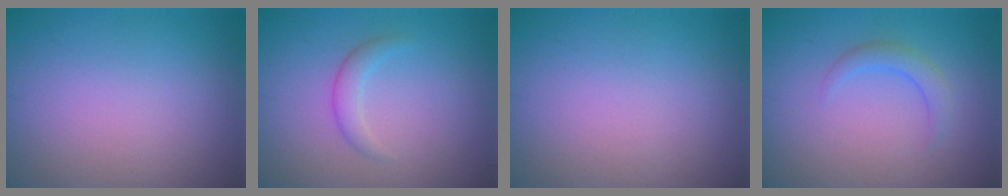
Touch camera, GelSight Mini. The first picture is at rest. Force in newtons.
{"total": 1.7, "press": 1.7, "slide": 0.1}
{"total": 0.0}
{"total": 1.8, "press": 1.8, "slide": 0.2}